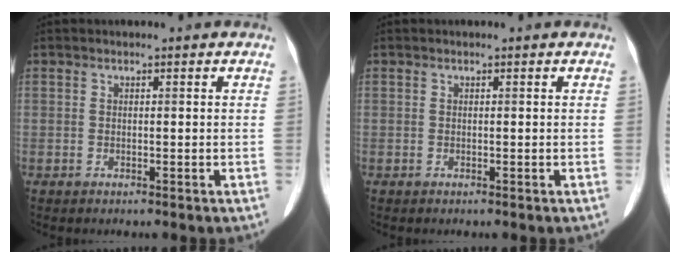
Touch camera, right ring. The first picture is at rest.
{"total": 0.0}